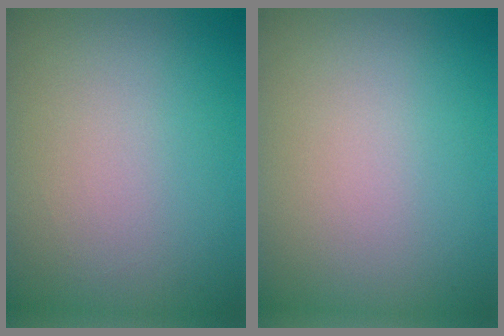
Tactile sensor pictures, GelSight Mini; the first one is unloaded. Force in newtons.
{"total": 0.0}